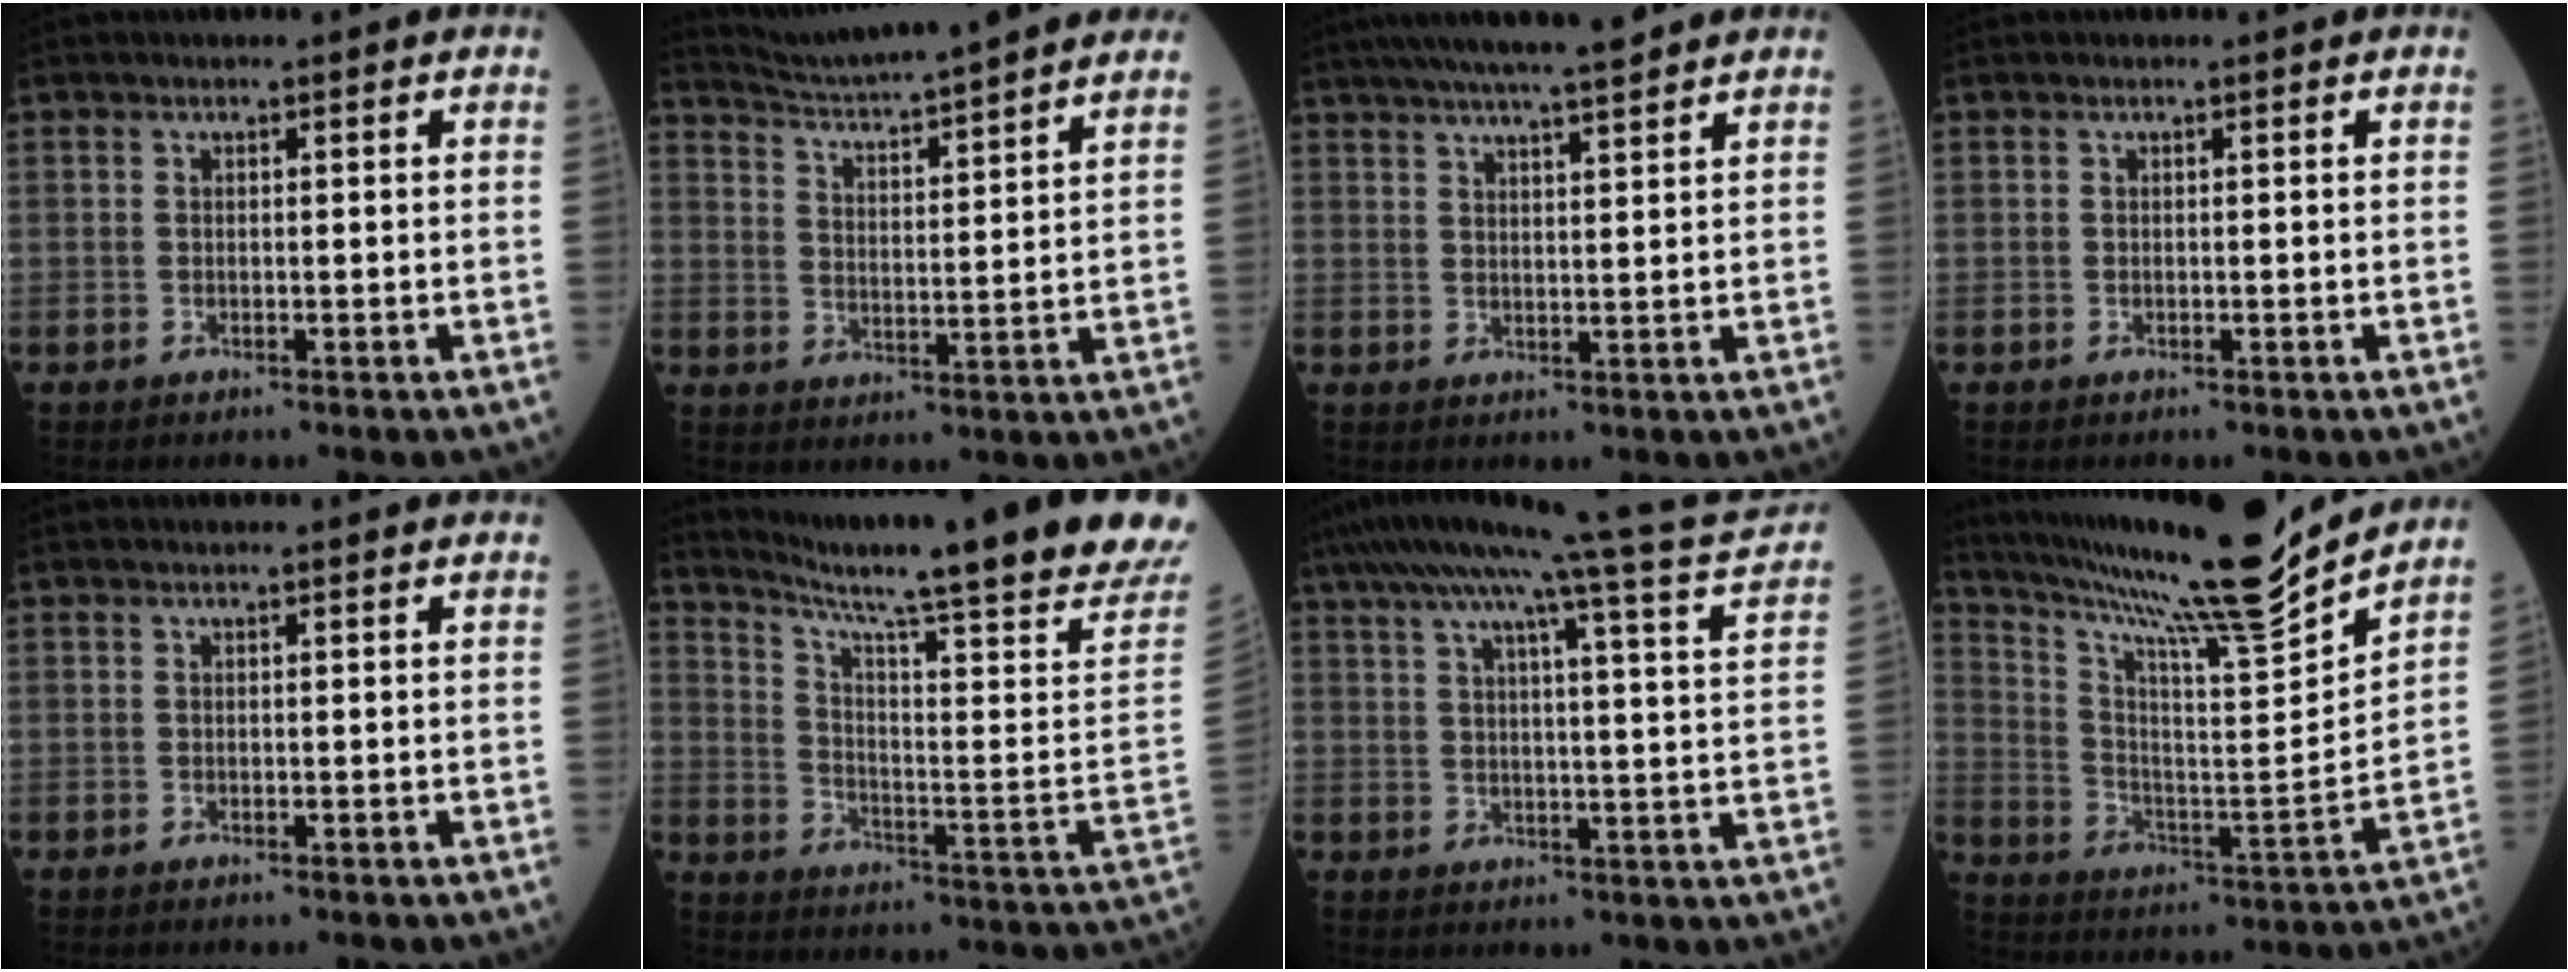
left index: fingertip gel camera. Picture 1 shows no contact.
{"total": 18.3, "force": [16.8, -0.6, 7.4], "torque": [-0.126, -0.005, 0.235]}
{"total": 12.8, "force": [10.9, 0.5, 6.6], "torque": [-0.113, 0.026, 0.160]}
{"total": 0.0}
{"total": 0.7, "force": [0.6, -0.1, 0.4], "torque": [-0.010, 0.002, 0.011]}
{"total": 26.2, "force": [20.5, -1.5, 16.2], "torque": [-0.262, -0.072, 0.281]}
{"total": 20.0, "force": [17.3, -1.2, 10.0], "torque": [-0.171, -0.011, 0.222]}
{"total": 21.7, "force": [19.2, -1.2, 10.1], "torque": [-0.187, -0.038, 0.303]}